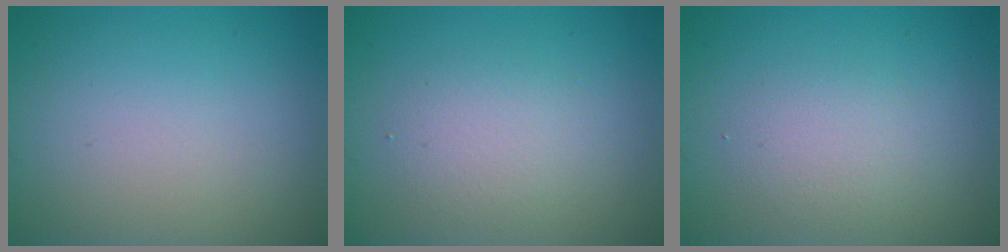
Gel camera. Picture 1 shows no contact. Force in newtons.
{"total": 2.4, "press": 2.4, "slide": 0.2}
{"total": 1.9, "press": 1.9, "slide": 0.0}